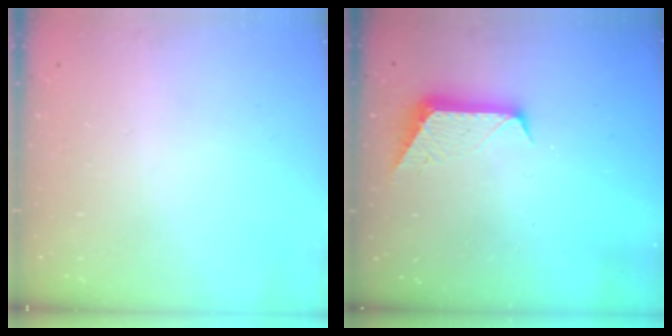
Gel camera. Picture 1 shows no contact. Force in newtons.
{"total": 8.3, "press": 8.3, "slide": 0.5}